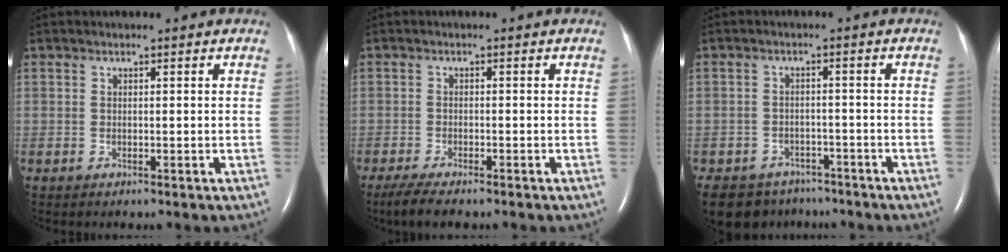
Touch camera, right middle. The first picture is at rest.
{"total": 4.9, "force": [-3.8, 1.0, 2.9], "torque": [-0.059, -0.014, -0.059]}
{"total": 9.9, "force": [-7.9, 5.6, 1.5], "torque": [-0.036, 0.003, -0.103]}